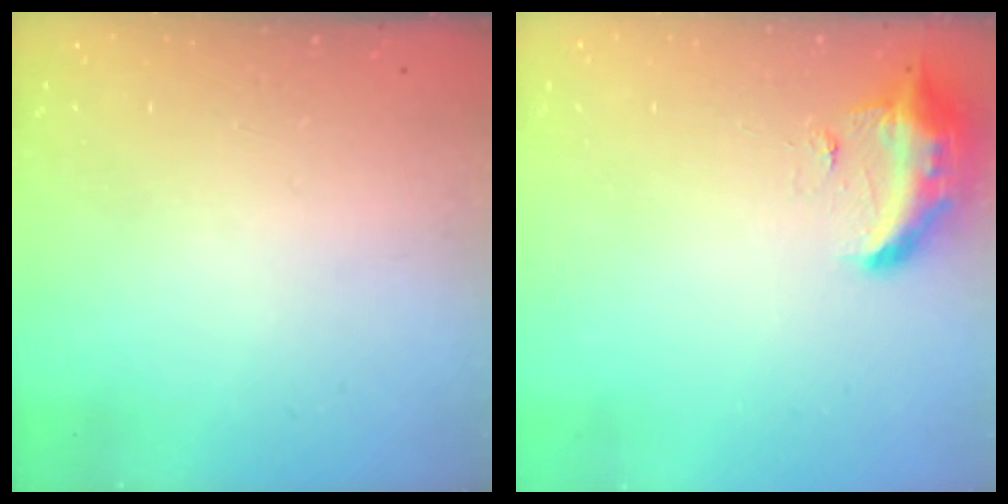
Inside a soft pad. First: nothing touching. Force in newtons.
{"total": 11.0, "press": 9.9, "slide": 4.8}